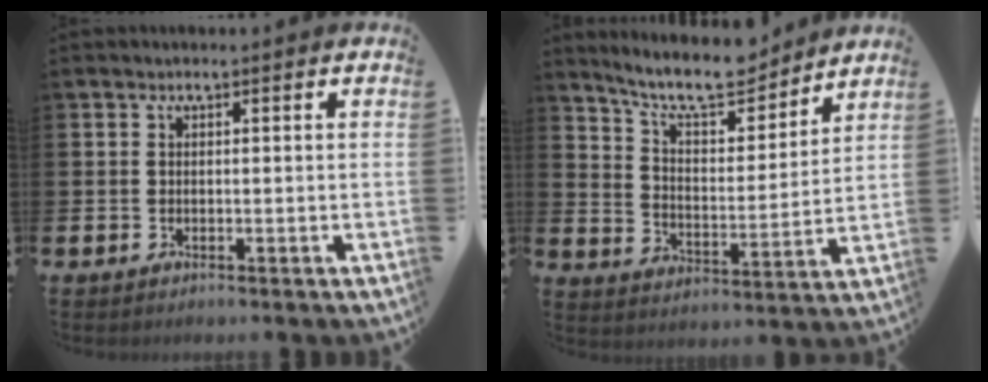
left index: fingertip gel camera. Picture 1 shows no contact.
{"total": 10.1, "force": [9.2, 2.1, 3.7], "torque": [-0.092, -0.059, 0.162]}